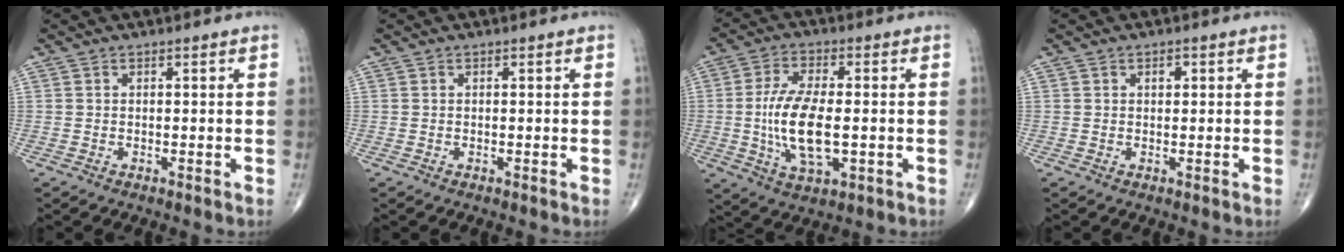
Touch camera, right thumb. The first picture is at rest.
{"total": 0.0}
{"total": 12.7, "force": [-1.2, 5.6, 11.3], "torque": [-0.222, -0.002, -0.019]}
{"total": 1.2, "force": [0.4, 0.8, 0.8], "torque": [-0.007, 0.000, 0.005]}